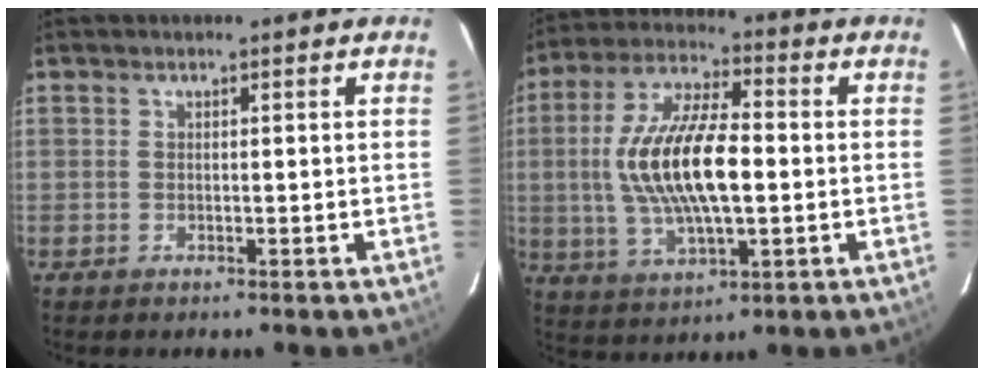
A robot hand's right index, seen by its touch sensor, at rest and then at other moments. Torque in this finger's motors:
{"motor_torque": [1.68, -0.12, 1.05, 0.21]}